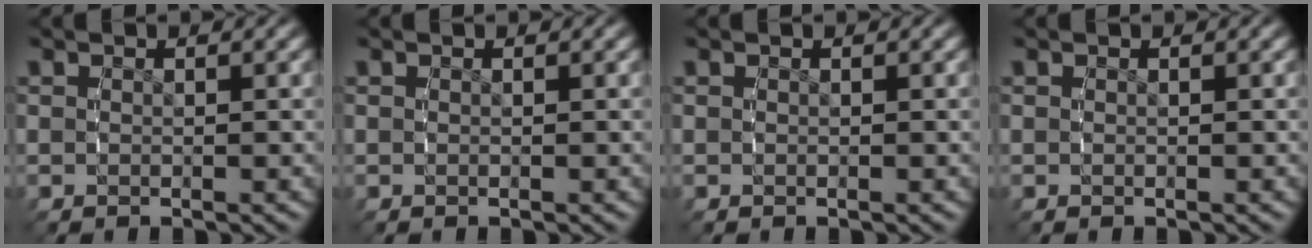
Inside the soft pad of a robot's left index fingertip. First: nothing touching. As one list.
[{"total": 0.0}, {"total": 0.0}, {"total": 0.0}]